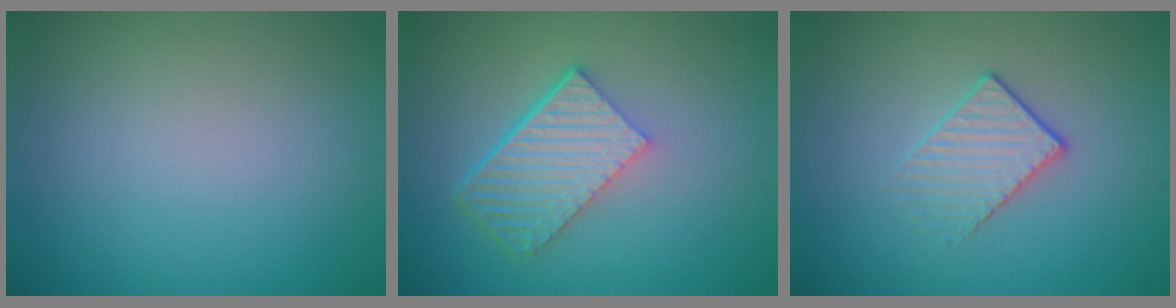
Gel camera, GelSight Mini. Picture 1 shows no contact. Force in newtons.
{"total": 5.7, "press": 3.9, "slide": 4.1}
{"total": 1.8, "press": 1.4, "slide": 1.1}